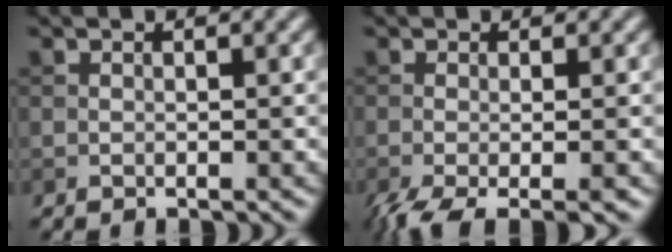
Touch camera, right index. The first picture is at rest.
{"total": 4.6, "force": [-2.4, 1.2, 3.8], "torque": [-0.059, -0.012, -0.048]}